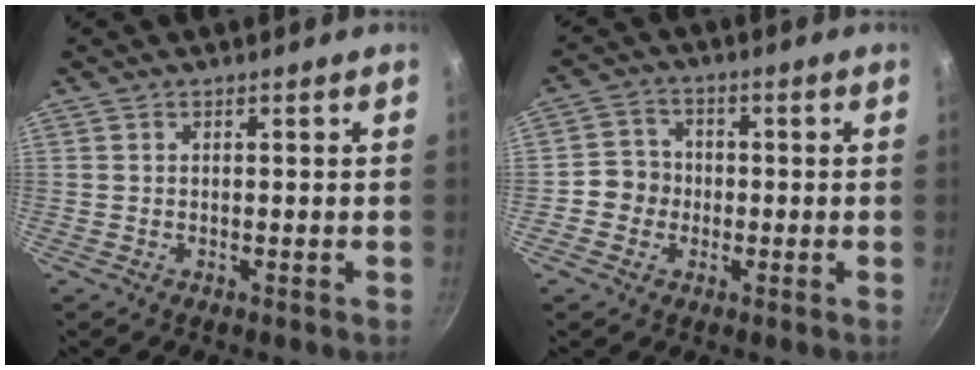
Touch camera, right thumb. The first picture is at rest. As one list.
[{"total": 5.0, "force": [-1.1, 4.7, 1.4], "torque": [0.003, 0.018, -0.033]}]